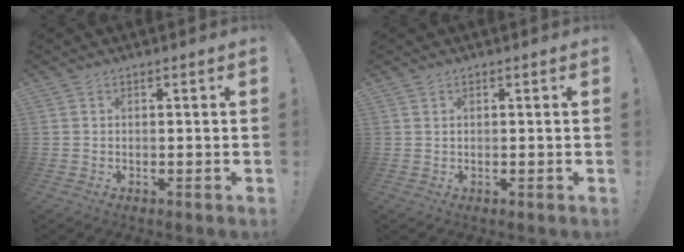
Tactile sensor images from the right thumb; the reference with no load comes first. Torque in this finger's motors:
{"motor_torque": [0.05, -0.15, -0.17, -0.11, -0.01]}